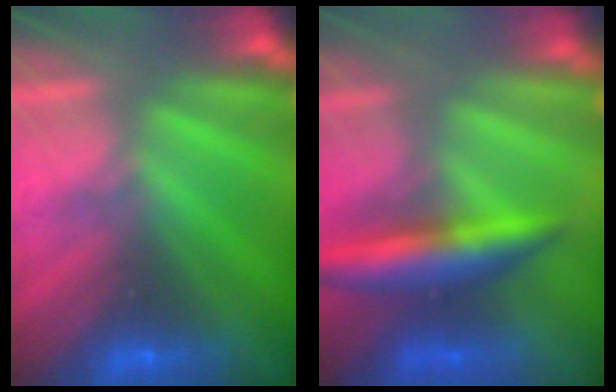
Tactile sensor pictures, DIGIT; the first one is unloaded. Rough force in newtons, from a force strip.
{"total": 6.7}